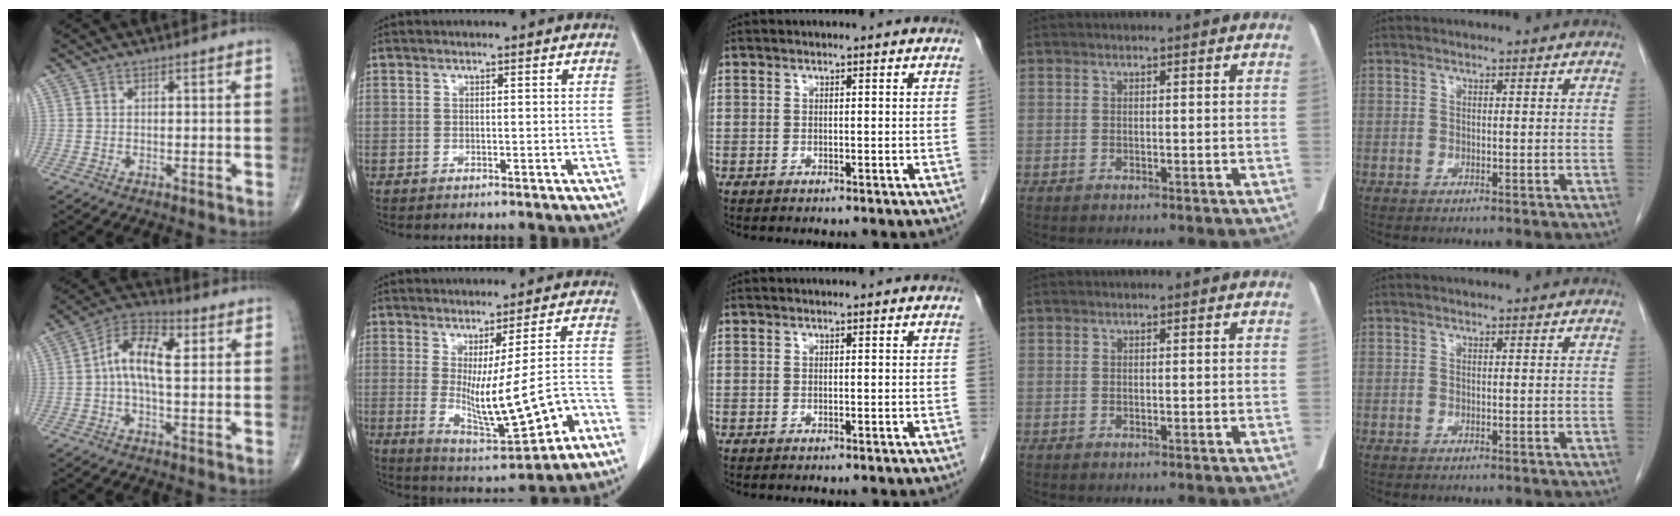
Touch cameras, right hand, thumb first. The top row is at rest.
{"thumb": {"total": 10.4, "force": [1.3, 5.1, 8.9], "torque": [-0.152, 0.030, 0.013]}, "index": {"total": 12.9, "force": [-3.1, 1.8, 12.4], "torque": [-0.188, -0.017, -0.028]}}